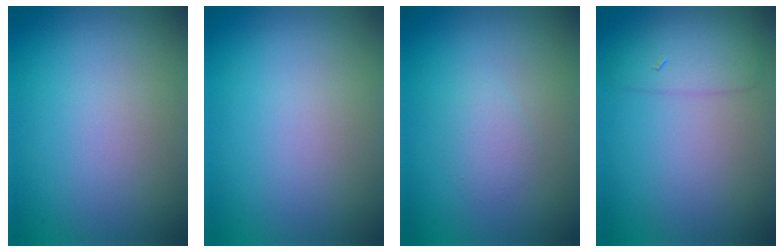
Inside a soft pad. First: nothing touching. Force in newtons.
{"total": 0.0}
{"total": 1.3, "press": 1.3, "slide": 0.0}
{"total": 2.7, "press": 2.7, "slide": 0.1}